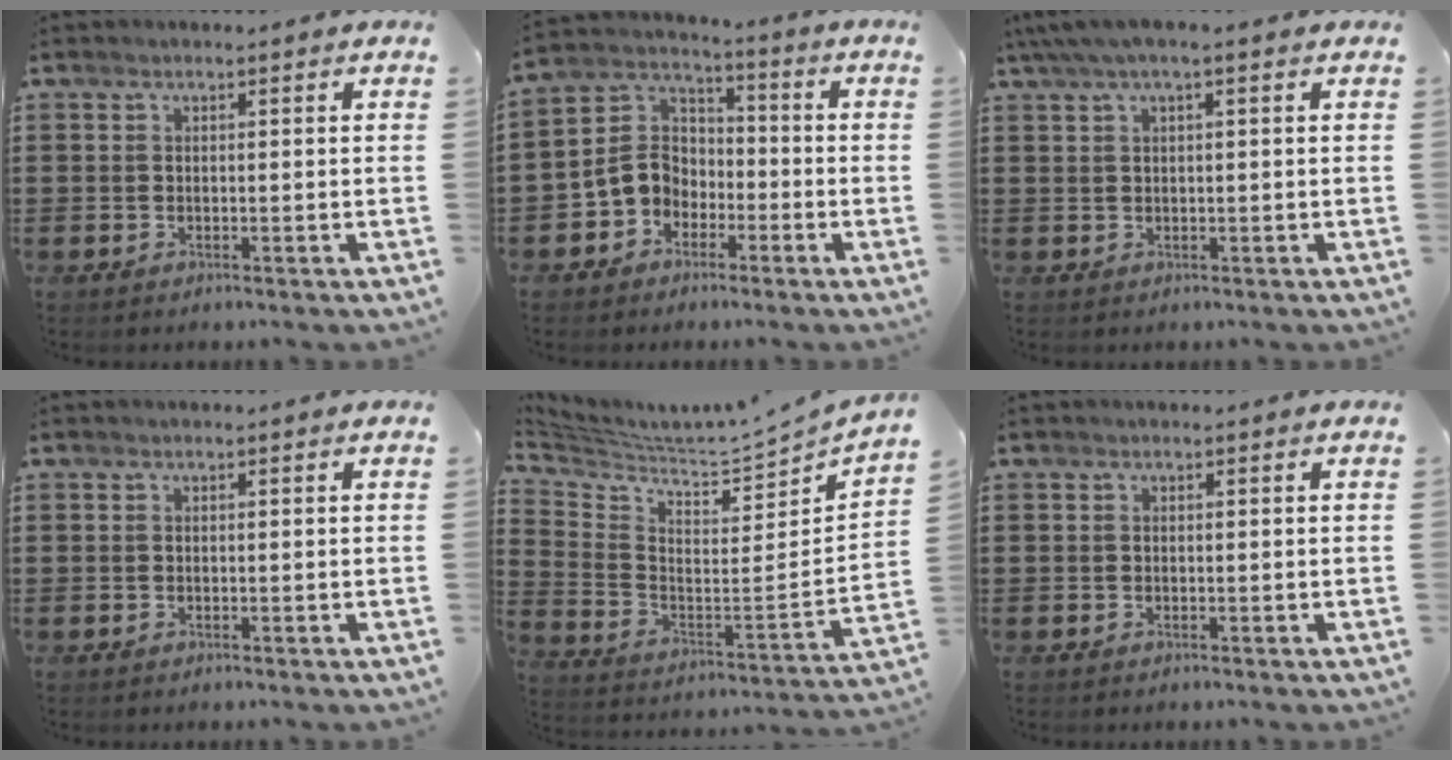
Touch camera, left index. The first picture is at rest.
{"total": 7.1, "force": [-2.4, 6.1, 2.6], "torque": [-0.088, 0.014, -0.055]}
{"total": 2.3, "force": [0.6, 0.5, 2.1], "torque": [-0.039, 0.003, 0.009]}
{"total": 0.0}
{"total": 3.0, "force": [2.9, -0.5, 0.5], "torque": [-0.035, -0.059, 0.042]}
{"total": 0.0}